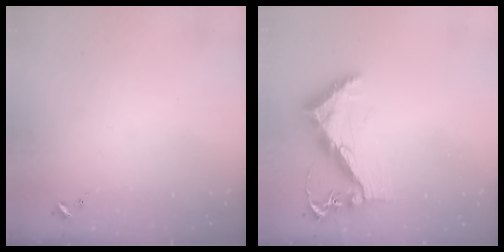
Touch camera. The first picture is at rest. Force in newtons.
{"total": 10.7, "press": 10.6, "slide": 1.3}